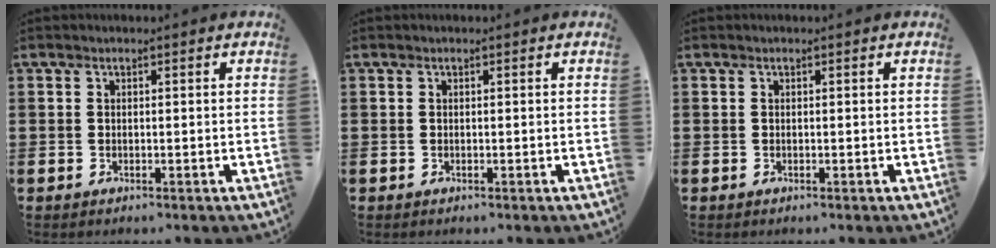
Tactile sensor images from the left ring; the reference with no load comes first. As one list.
[{"total": 0.0}, {"total": 0.0}]